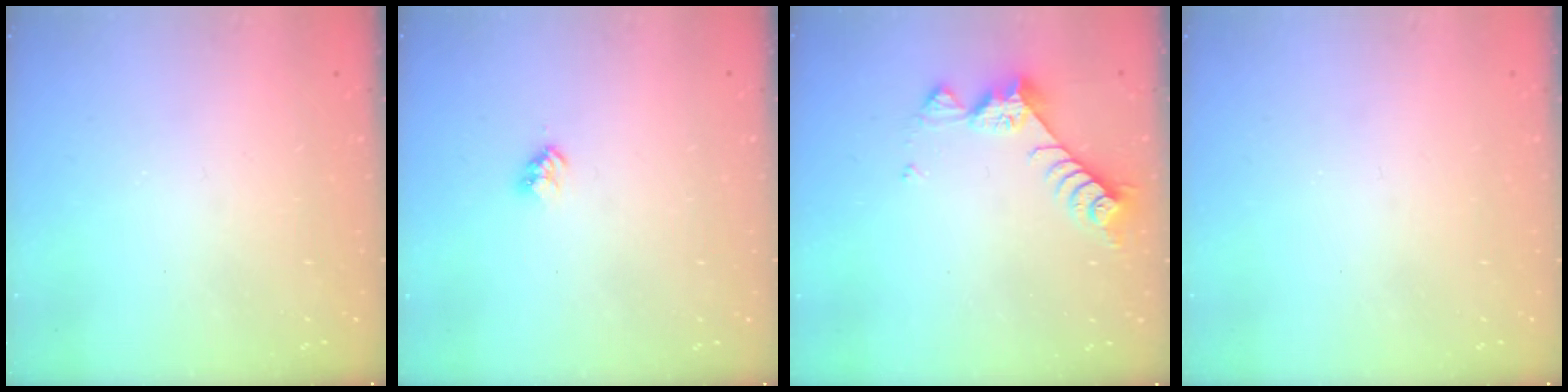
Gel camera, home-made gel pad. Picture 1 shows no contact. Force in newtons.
{"total": 2.8, "press": 2.8, "slide": 0.4}
{"total": 8.3, "press": 8.3, "slide": 0.5}
{"total": 0.7, "press": 0.7, "slide": 0.1}